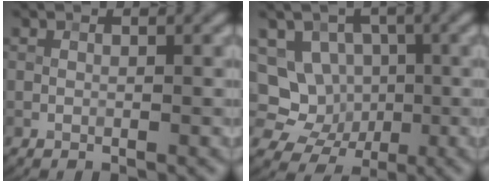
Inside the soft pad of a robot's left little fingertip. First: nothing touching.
{"total": 6.8, "force": [-0.7, 6.3, 2.5], "torque": [-0.028, 0.018, -0.037]}